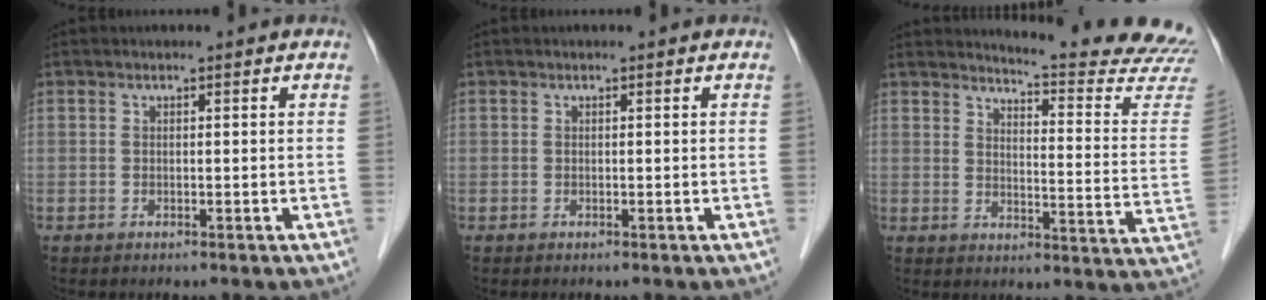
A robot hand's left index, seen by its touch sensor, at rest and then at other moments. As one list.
[{"total": 0.0}, {"total": 17.6, "force": [17.2, -1.0, 3.4], "torque": [-0.044, -0.148, 0.184]}]